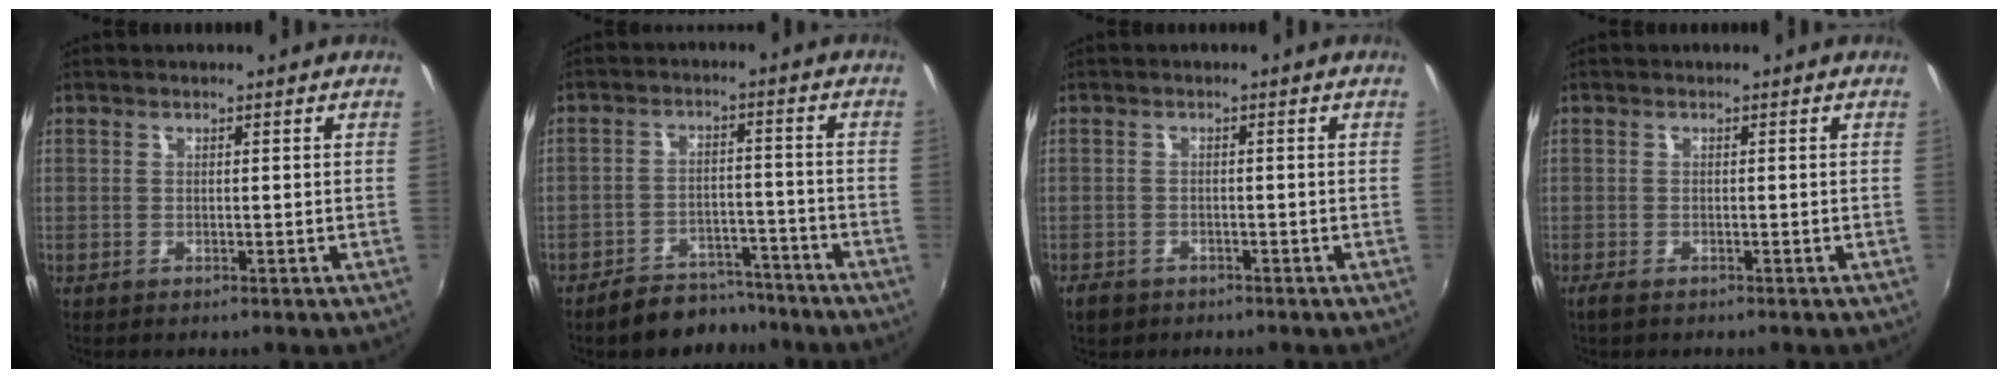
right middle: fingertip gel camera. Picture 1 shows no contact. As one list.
[{"total": 9.3, "force": [-8.2, 3.7, 2.4], "torque": [-0.058, 0.014, -0.109]}, {"total": 3.1, "force": [-2.2, 1.9, 1.0], "torque": [-0.031, -0.005, -0.037]}, {"total": 1.6, "force": [-1.2, 0.5, 0.9], "torque": [-0.019, -0.006, -0.023]}]